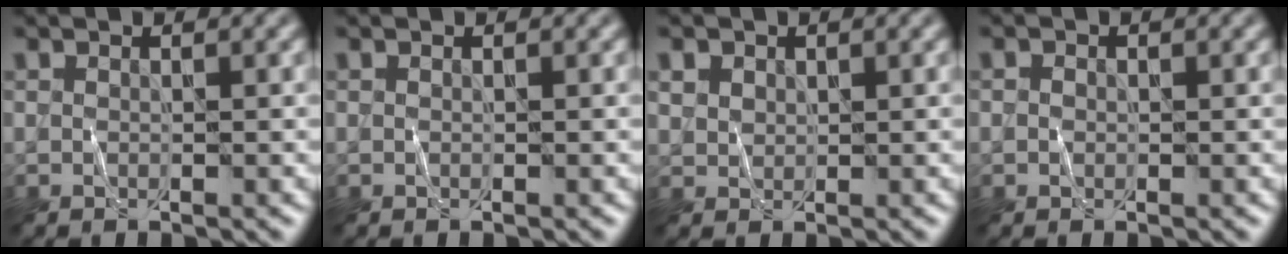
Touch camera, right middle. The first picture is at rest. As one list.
[{"total": 0.0}, {"total": 1.6, "force": [0.8, 1.2, 0.5], "torque": [-0.013, -0.006, 0.027]}, {"total": 0.6, "force": [0.0, 0.6, 0.2], "torque": [-0.003, -0.002, -0.003]}]